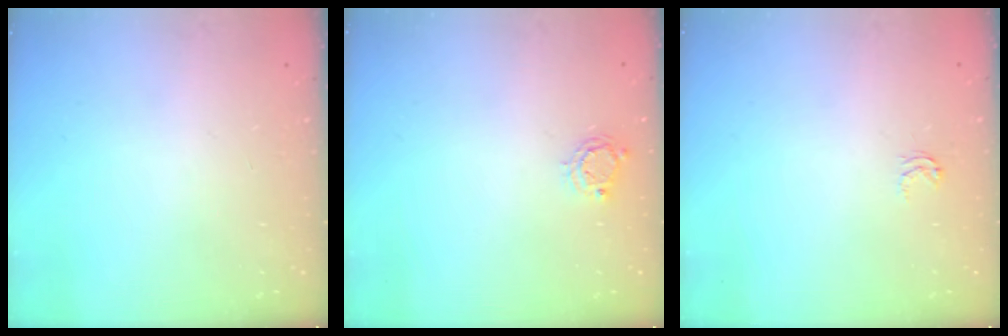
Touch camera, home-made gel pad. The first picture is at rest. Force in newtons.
{"total": 4.5, "press": 4.4, "slide": 0.5}
{"total": 2.6, "press": 2.6, "slide": 0.4}